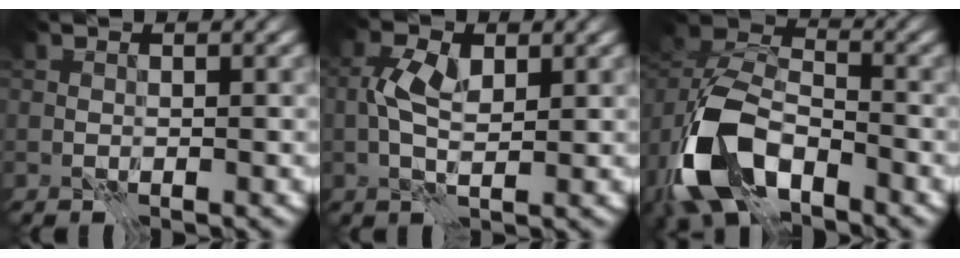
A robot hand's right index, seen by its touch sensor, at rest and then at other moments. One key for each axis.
{"total": 2.9, "fx": 0.6, "fy": 1.3, "fz": 2.5, "tx": -0.056, "ty": 0.009, "tz": 0.007}
{"total": 9.4, "fx": -5.0, "fy": 5.3, "fz": 6.0, "tx": -0.127, "ty": -0.003, "tz": -0.098}